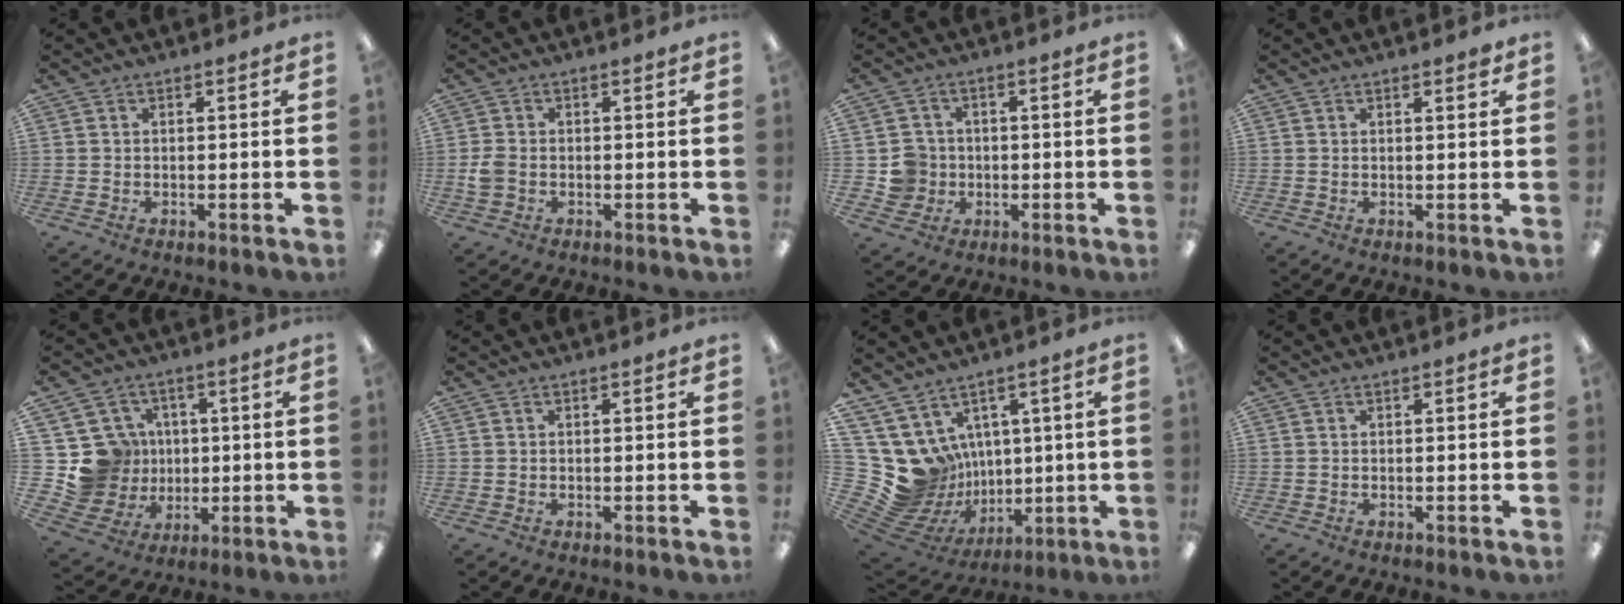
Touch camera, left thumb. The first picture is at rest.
{"total": 3.2, "force": [-0.7, 2.4, 2.0], "torque": [-0.040, 0.003, -0.014]}
{"total": 5.9, "force": [-0.6, 5.9, 0.8], "torque": [-0.025, 0.011, -0.007]}
{"total": 1.0, "force": [0.9, 0.1, 0.4], "torque": [0.000, -0.004, 0.013]}
{"total": 14.1, "force": [1.8, 13.6, 3.2], "torque": [-0.091, 0.000, 0.054]}
{"total": 0.0}
{"total": 14.5, "force": [2.1, 13.6, 4.5], "torque": [-0.138, -0.052, 0.066]}
{"total": 0.0}